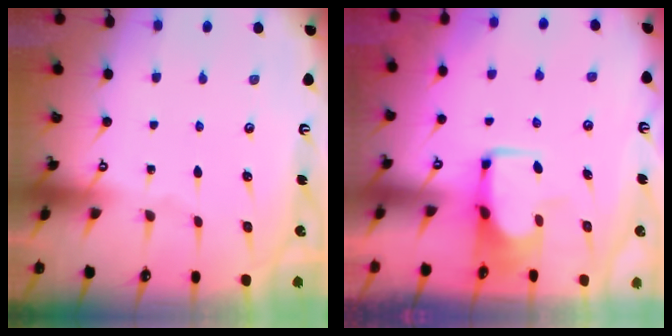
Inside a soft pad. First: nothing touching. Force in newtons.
{"total": 5.5, "press": 5.4, "slide": 0.7}